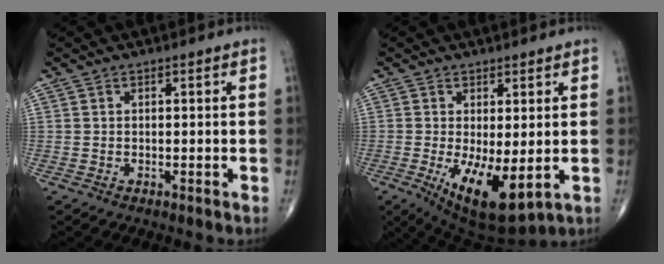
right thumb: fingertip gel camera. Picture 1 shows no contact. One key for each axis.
{"total": 11.1, "fx": -2.2, "fy": 4.3, "fz": 10.0, "tx": -0.158, "ty": -0.027, "tz": -0.018}